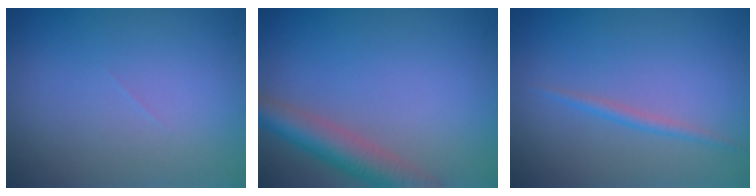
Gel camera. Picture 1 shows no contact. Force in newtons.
{"total": 4.5, "press": 4.5, "slide": 0.2}
{"total": 1.1, "press": 1.1, "slide": 0.1}